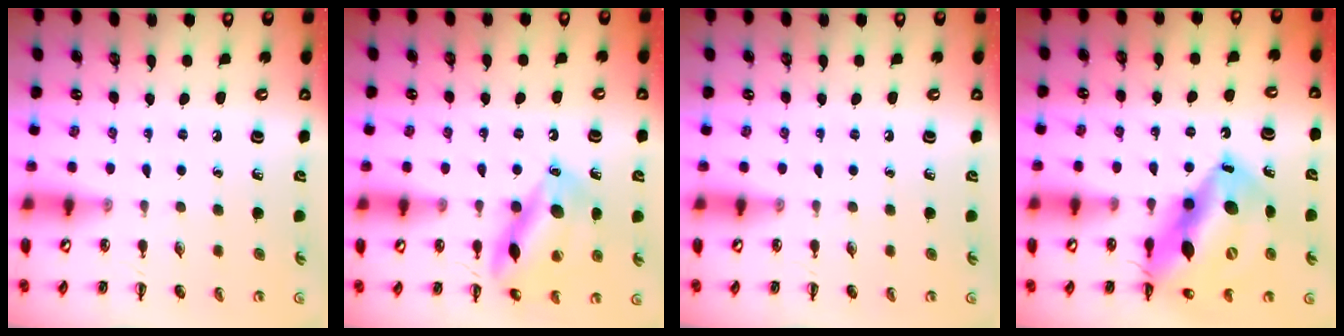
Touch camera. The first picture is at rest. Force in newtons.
{"total": 14.4, "press": 14.4, "slide": 0.7}
{"total": 0.0}
{"total": 19.4, "press": 18.7, "slide": 5.1}